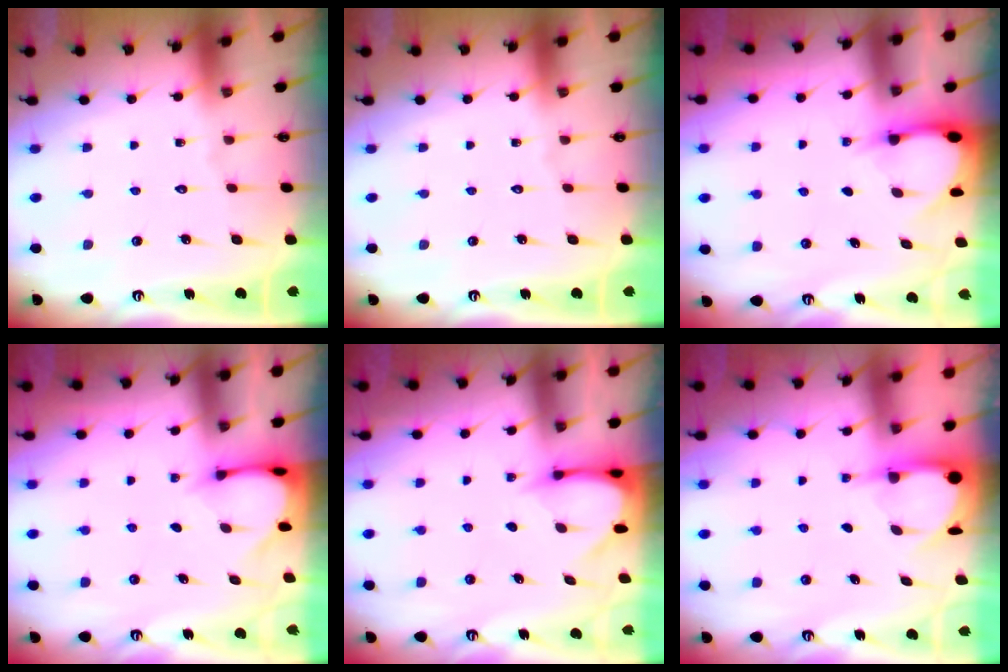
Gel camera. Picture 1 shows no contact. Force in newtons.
{"total": 0.0}
{"total": 3.1, "press": 3.1, "slide": 0.3}
{"total": 3.2, "press": 3.2, "slide": 0.2}
{"total": 3.6, "press": 3.6, "slide": 0.3}
{"total": 3.9, "press": 3.9, "slide": 0.3}